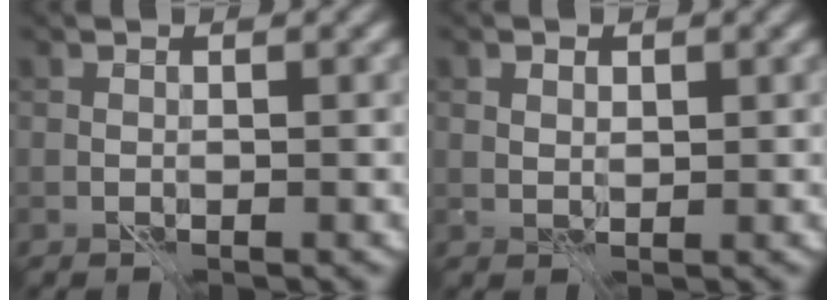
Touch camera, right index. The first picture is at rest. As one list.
[{"total": 1.2, "force": [0.6, 0.8, 0.6], "torque": [-0.011, -0.001, 0.011]}]